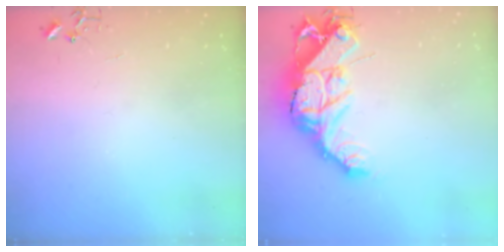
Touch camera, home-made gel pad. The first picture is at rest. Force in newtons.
{"total": 17.7, "press": 17.6, "slide": 1.5}